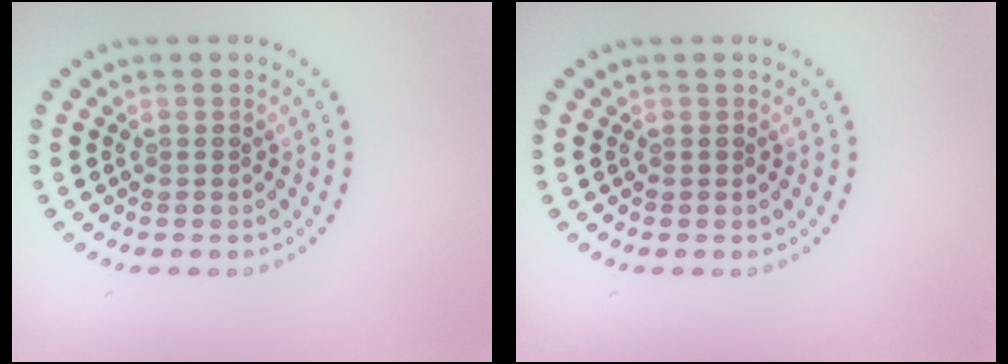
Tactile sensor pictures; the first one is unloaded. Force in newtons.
{"total": 0.0}